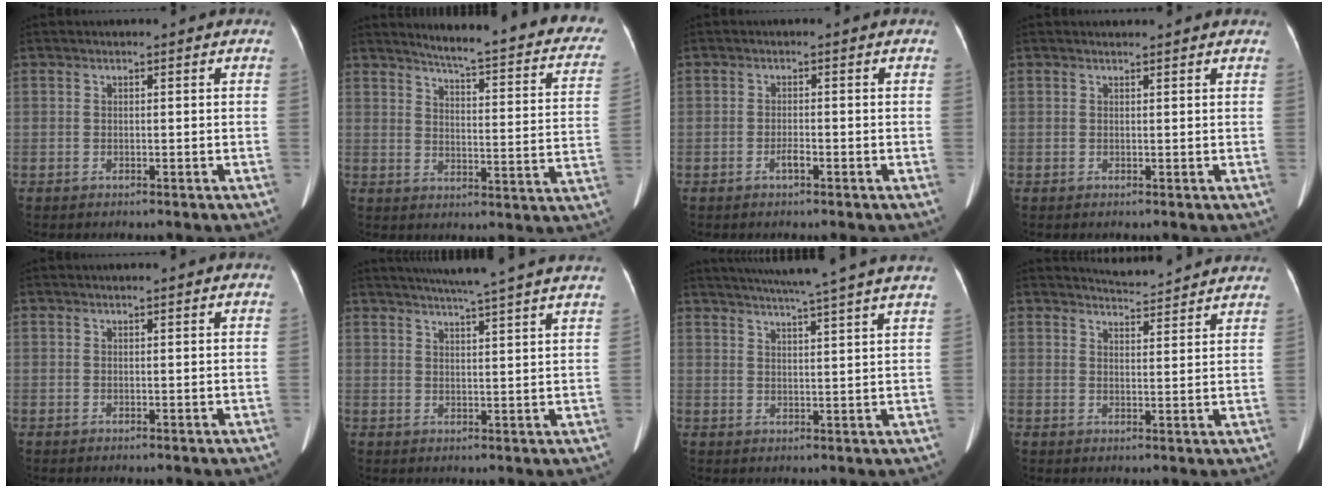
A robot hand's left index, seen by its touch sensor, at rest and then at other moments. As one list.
[{"total": 22.6, "force": [19.8, 2.9, 10.6], "torque": [-0.128, -0.063, 0.221]}, {"total": 1.2, "force": [-0.8, 0.2, 0.9], "torque": [-0.022, -0.001, -0.014]}, {"total": 2.6, "force": [2.5, 0.4, 0.5], "torque": [-0.016, 0.016, 0.026]}, {"total": 2.1, "force": [1.9, 0.1, 0.9], "torque": [-0.015, 0.016, 0.020]}, {"total": 16.6, "force": [14.6, -1.0, 7.9], "torque": [-0.128, -0.002, 0.182]}, {"total": 17.5, "force": [15.2, -1.4, 8.5], "torque": [-0.142, -0.006, 0.193]}, {"total": 9.0, "force": [8.9, 0.5, 1.3], "torque": [-0.021, 0.005, 0.103]}]